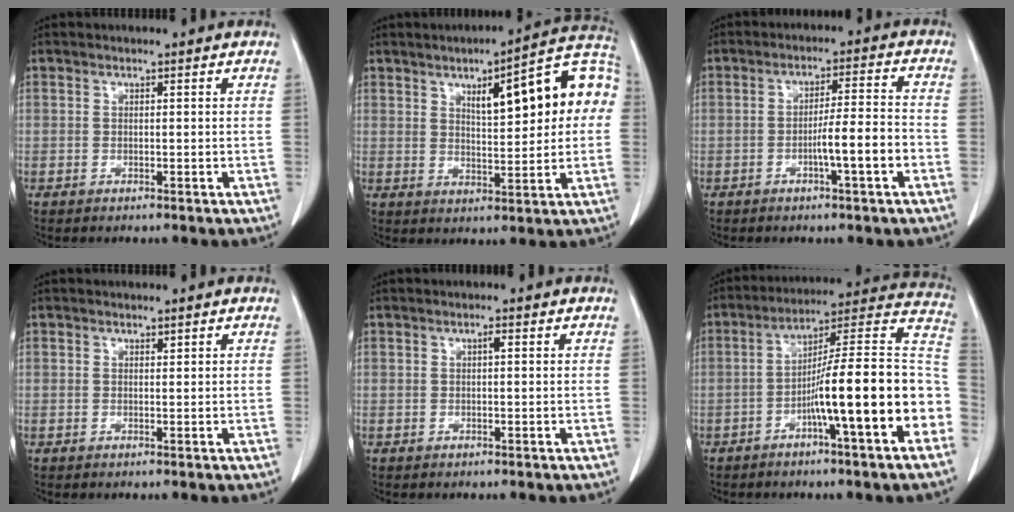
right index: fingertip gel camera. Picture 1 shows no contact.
{"total": 15.3, "force": [3.5, 3.6, 14.4], "torque": [-0.196, 0.037, 0.048]}
{"total": 6.8, "force": [-2.6, 0.0, 6.4], "torque": [-0.102, 0.009, -0.041]}
{"total": 0.0}
{"total": 0.8, "force": [0.2, 0.1, 0.7], "torque": [-0.014, 0.002, 0.002]}
{"total": 18.8, "force": [-5.7, 0.9, 17.9], "torque": [-0.208, 0.032, -0.085]}